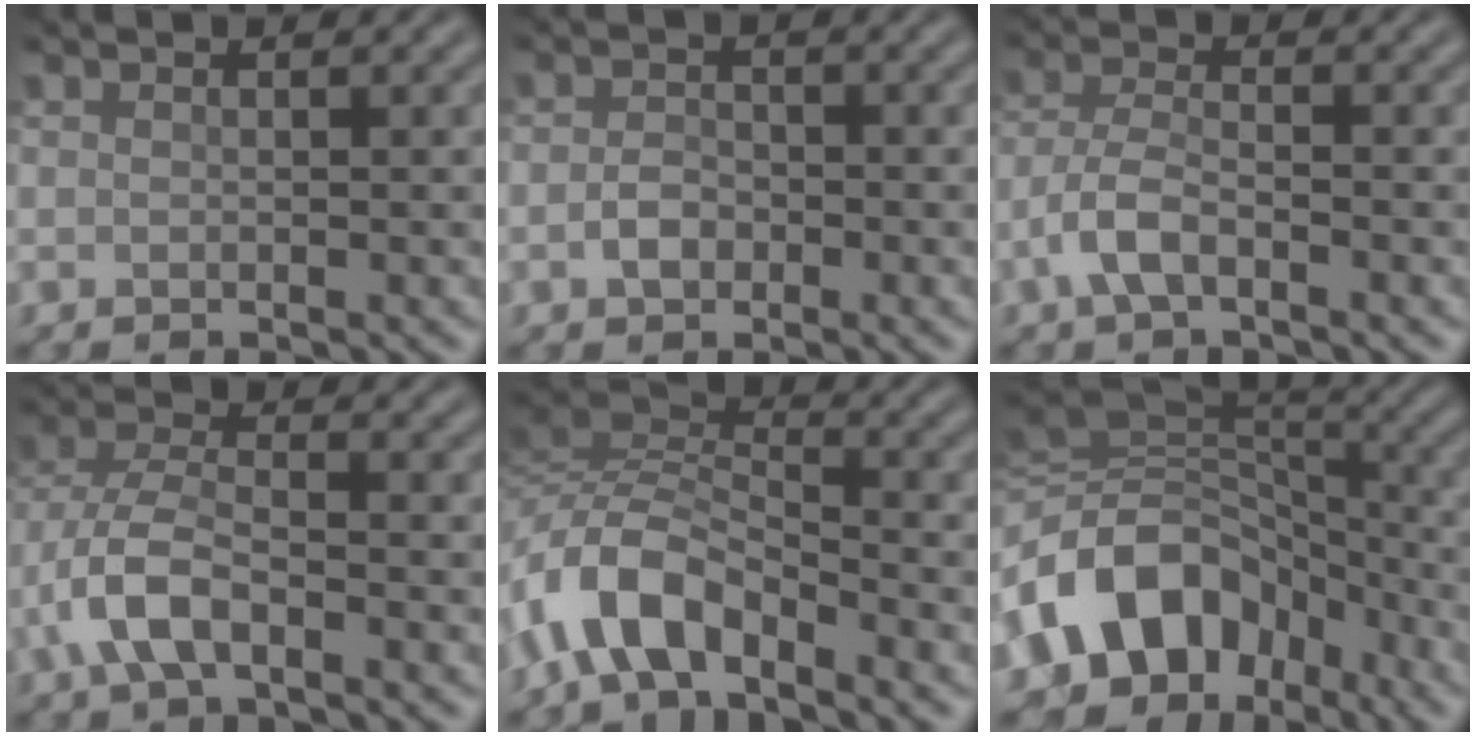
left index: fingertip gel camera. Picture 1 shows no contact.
{"total": 2.0, "force": [-0.7, 1.4, 1.1], "torque": [-0.024, 0.002, -0.018]}
{"total": 3.4, "force": [-1.7, 1.5, 2.6], "torque": [-0.059, 0.003, -0.044]}
{"total": 5.7, "force": [-2.4, 2.7, 4.4], "torque": [-0.097, 0.002, -0.056]}
{"total": 6.6, "force": [-3.9, 2.9, 4.3], "torque": [-0.080, 0.004, -0.091]}
{"total": 12.2, "force": [-4.6, 9.1, 6.6], "torque": [-0.125, 0.011, -0.097]}